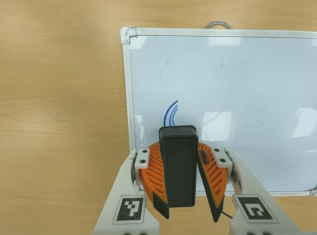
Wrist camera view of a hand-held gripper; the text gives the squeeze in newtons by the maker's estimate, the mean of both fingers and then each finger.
{"total": 10.2, "left": 9.9, "right": 10.4}